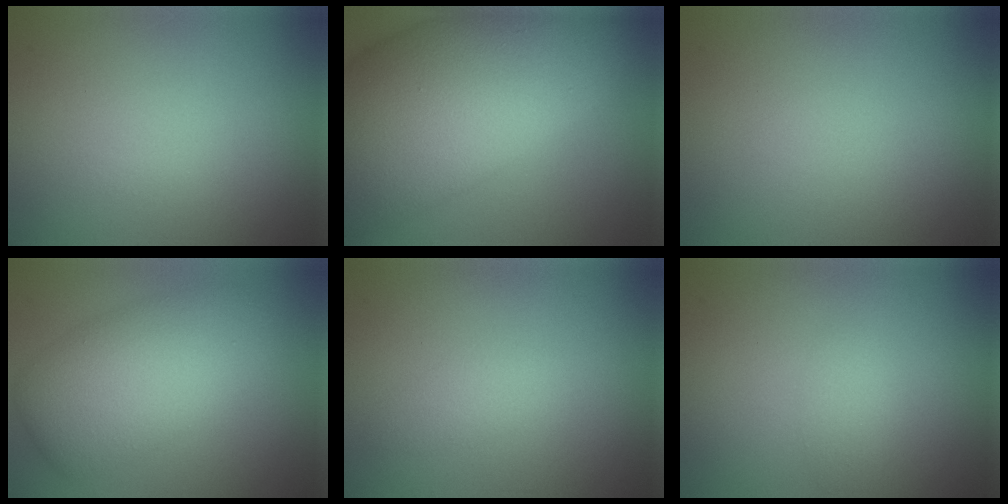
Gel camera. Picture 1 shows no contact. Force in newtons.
{"total": 15.1, "press": 15.1, "slide": 0.4}
{"total": 0.0}
{"total": 6.8, "press": 6.8, "slide": 0.2}
{"total": 1.3, "press": 1.3, "slide": 0.1}
{"total": 1.1, "press": 1.1, "slide": 0.0}